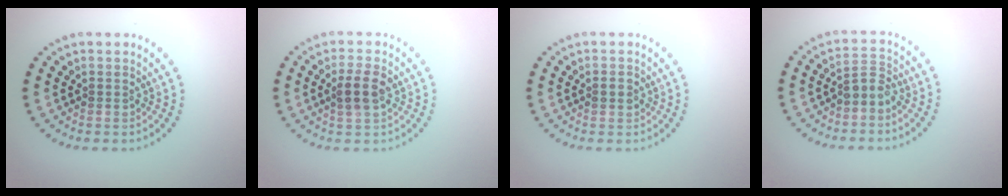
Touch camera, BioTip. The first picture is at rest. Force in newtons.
{"total": 2.9, "press": 2.8, "slide": 0.9}
{"total": 1.2, "press": 1.2, "slide": 0.0}
{"total": 1.8, "press": 1.5, "slide": 1.0}